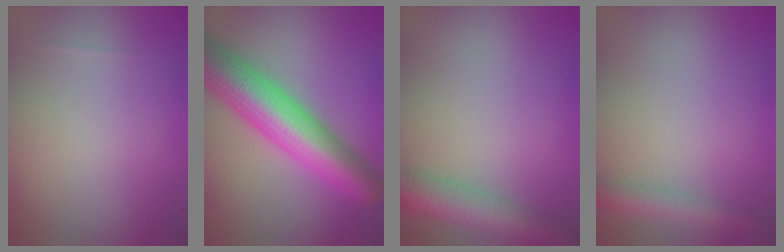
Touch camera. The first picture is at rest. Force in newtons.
{"total": 10.0, "press": 10.0, "slide": 0.4}
{"total": 5.6, "press": 5.6, "slide": 0.2}
{"total": 2.9, "press": 2.9, "slide": 0.1}